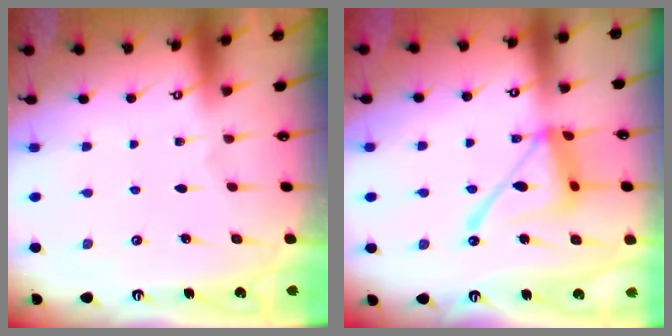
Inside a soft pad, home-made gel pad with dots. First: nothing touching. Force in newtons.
{"total": 15.4, "press": 15.3, "slide": 1.4}